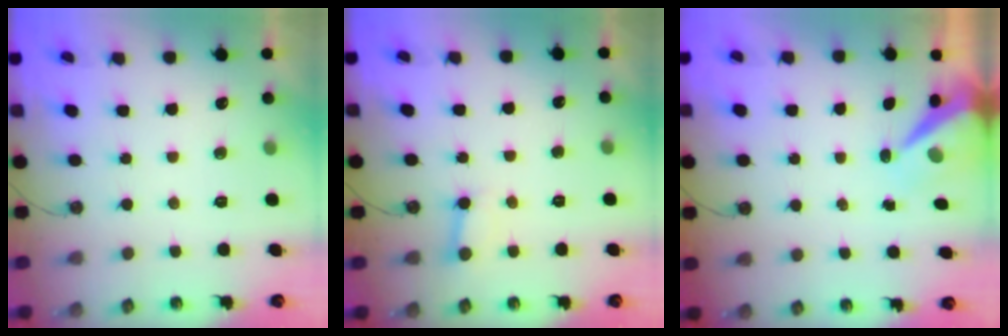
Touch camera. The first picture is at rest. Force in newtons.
{"total": 4.4, "press": 4.4, "slide": 0.4}
{"total": 8.7, "press": 8.6, "slide": 1.0}